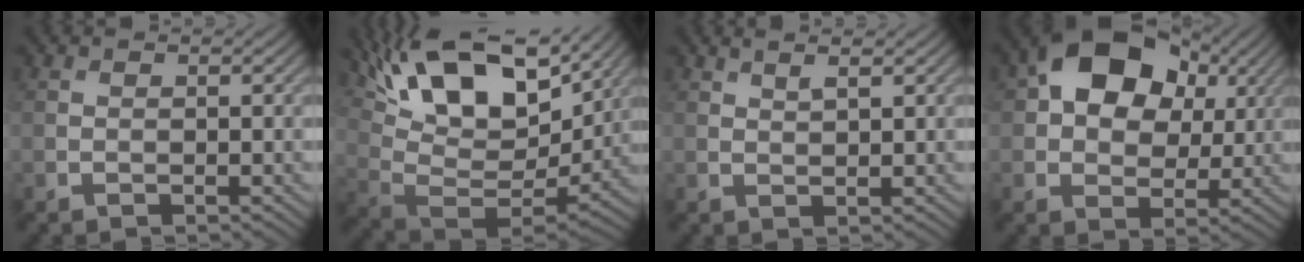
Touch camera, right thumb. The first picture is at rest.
{"total": 18.3, "force": [9.9, 8.4, 12.8], "torque": [-0.250, 0.029, 0.156]}
{"total": 1.6, "force": [1.2, 0.3, 1.0], "torque": [-0.020, -0.003, 0.027]}
{"total": 14.5, "force": [5.1, 10.2, 9.0], "torque": [-0.172, 0.037, 0.076]}